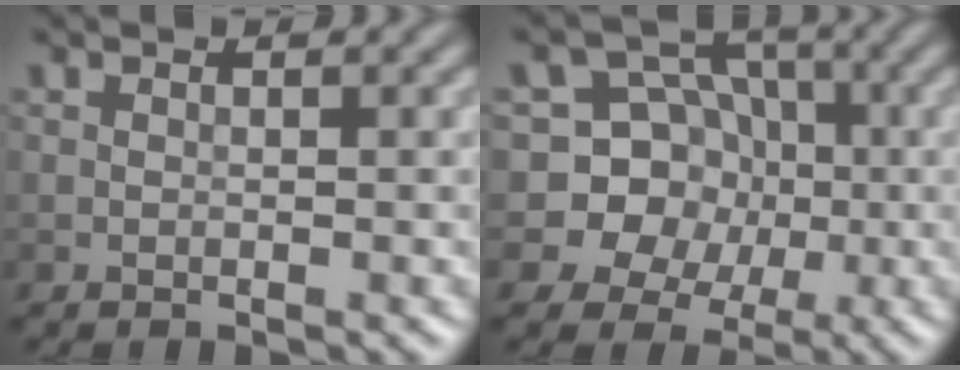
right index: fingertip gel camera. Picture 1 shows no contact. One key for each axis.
{"total": 9.4, "fx": -0.1, "fy": 9.0, "fz": 2.7, "tx": -0.062, "ty": 0.040, "tz": -0.032}